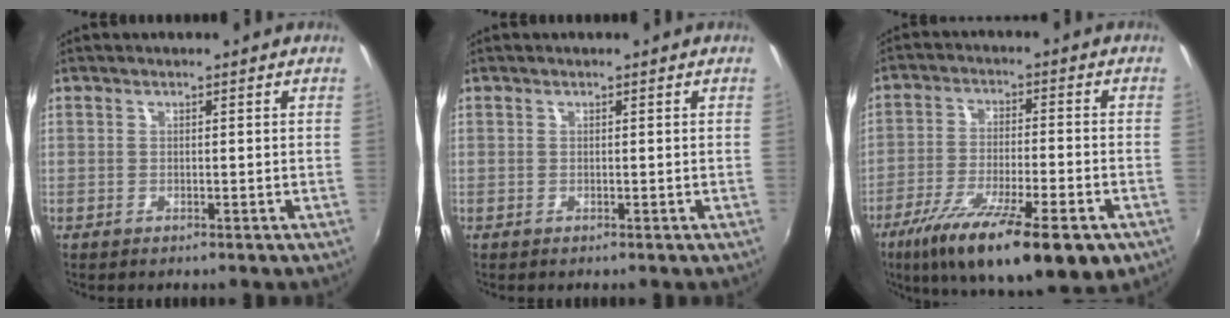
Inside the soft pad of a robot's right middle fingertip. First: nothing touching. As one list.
[{"total": 0.0}, {"total": 19.0, "force": [-11.4, 4.4, 14.6], "torque": [-0.261, -0.056, -0.185]}]